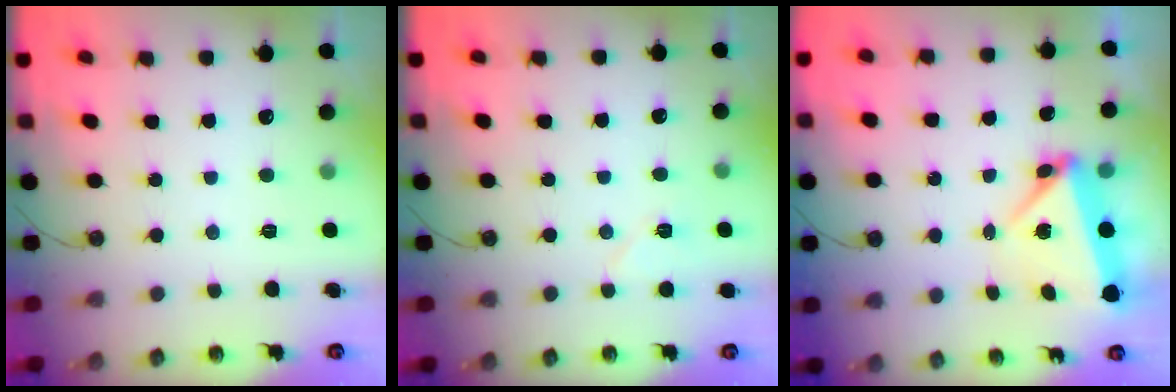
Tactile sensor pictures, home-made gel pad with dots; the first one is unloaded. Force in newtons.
{"total": 6.6, "press": 6.1, "slide": 2.6}
{"total": 6.7, "press": 5.1, "slide": 4.3}